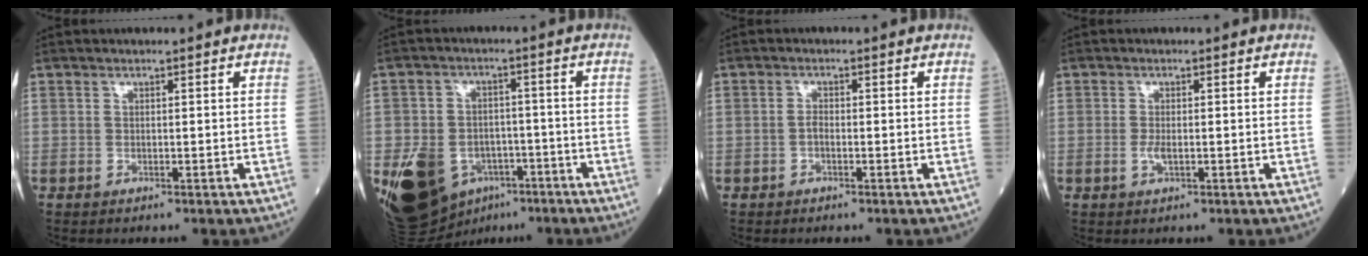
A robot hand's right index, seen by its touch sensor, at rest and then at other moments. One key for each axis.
{"total": 15.0, "fx": -6.8, "fy": 10.6, "fz": 8.2, "tx": -0.161, "ty": 0.004, "tz": -0.099}
{"total": 1.1, "fx": -0.4, "fy": 0.4, "fz": 0.9, "tx": -0.017, "ty": 0.001, "tz": -0.008}
{"total": 1.6, "fx": -0.4, "fy": 0.5, "fz": 1.5, "tx": -0.031, "ty": -0.001, "tz": -0.006}